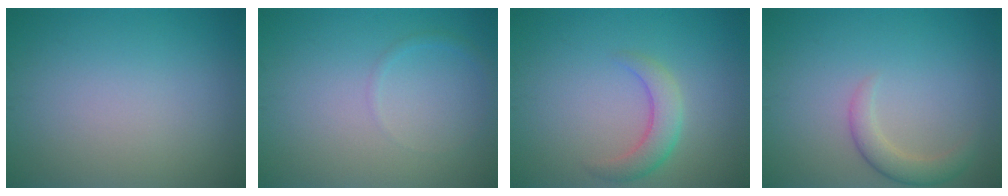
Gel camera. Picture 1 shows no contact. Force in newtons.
{"total": 0.7, "press": 0.7, "slide": 0.1}
{"total": 2.9, "press": 2.9, "slide": 0.1}
{"total": 2.4, "press": 2.4, "slide": 0.3}